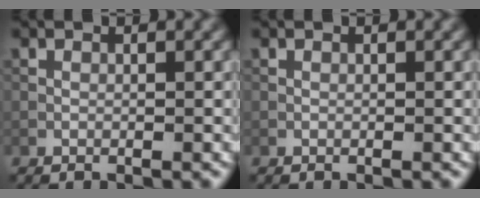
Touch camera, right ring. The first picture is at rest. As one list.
[{"total": 0.0}]